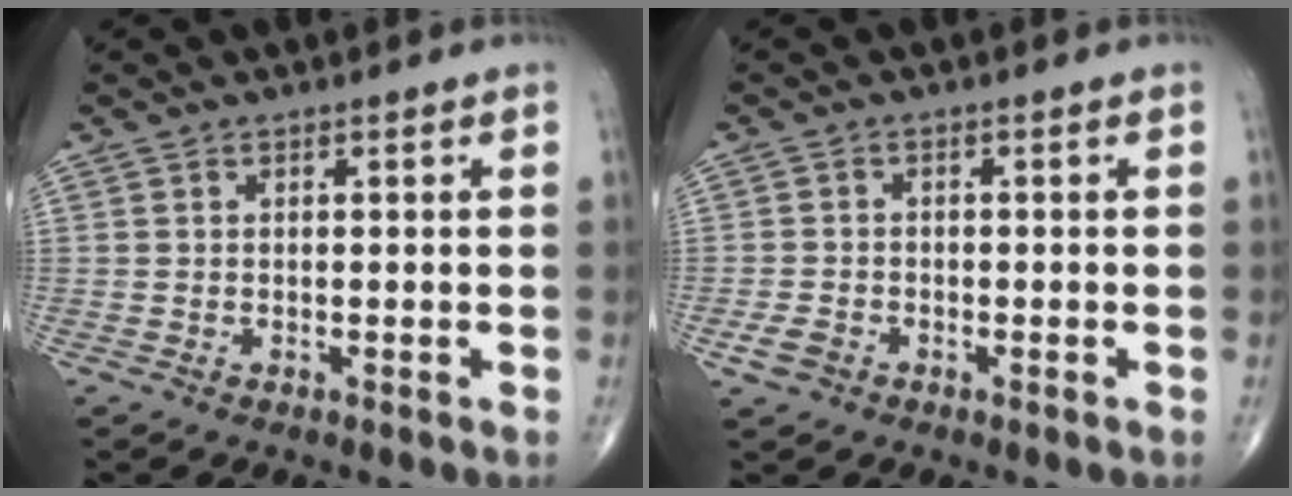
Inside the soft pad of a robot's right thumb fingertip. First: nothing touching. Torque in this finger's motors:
{"motor_torque": [-0.25, 0.75, 0.09, -0.18, 0.00]}